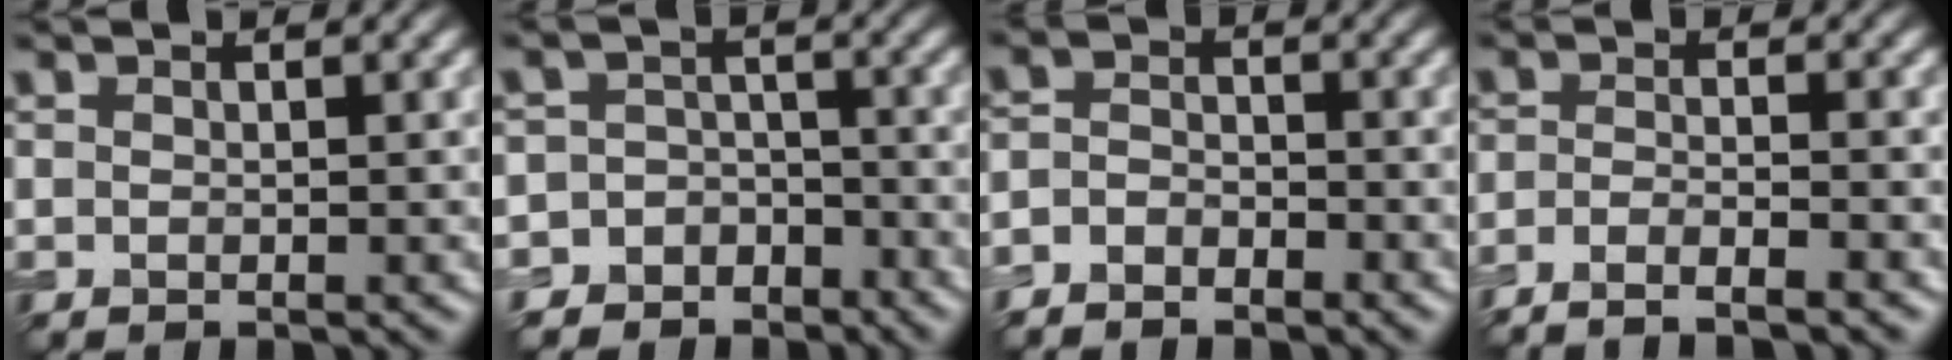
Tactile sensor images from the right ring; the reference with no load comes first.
{"total": 6.0, "force": [-4.2, 4.3, -0.5], "torque": [0.037, -0.005, -0.077]}
{"total": 2.6, "force": [-2.1, 1.3, 0.8], "torque": [-0.015, 0.003, -0.049]}
{"total": 3.7, "force": [-3.0, 0.5, 2.2], "torque": [-0.042, -0.001, -0.060]}